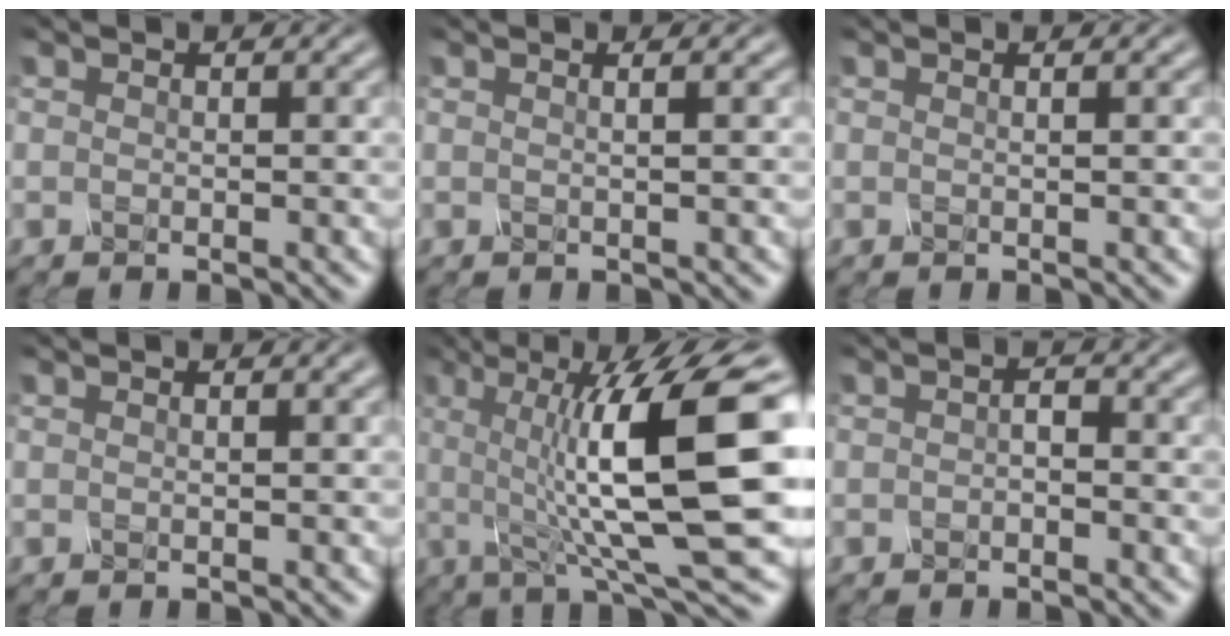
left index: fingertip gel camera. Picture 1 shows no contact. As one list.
[{"total": 2.0, "force": [0.7, 0.9, 1.6], "torque": [-0.007, 0.003, -0.015]}, {"total": 0.8, "force": [0.3, 0.3, 0.7], "torque": [-0.005, 0.003, -0.004]}, {"total": 1.2, "force": [0.5, 0.4, 1.0], "torque": [-0.009, 0.005, 0.000]}, {"total": 14.2, "force": [1.5, 3.1, 13.8], "torque": [-0.205, 0.010, 0.023]}, {"total": 0.8, "force": [-0.3, 0.4, 0.7], "torque": [-0.012, 0.003, -0.006]}]